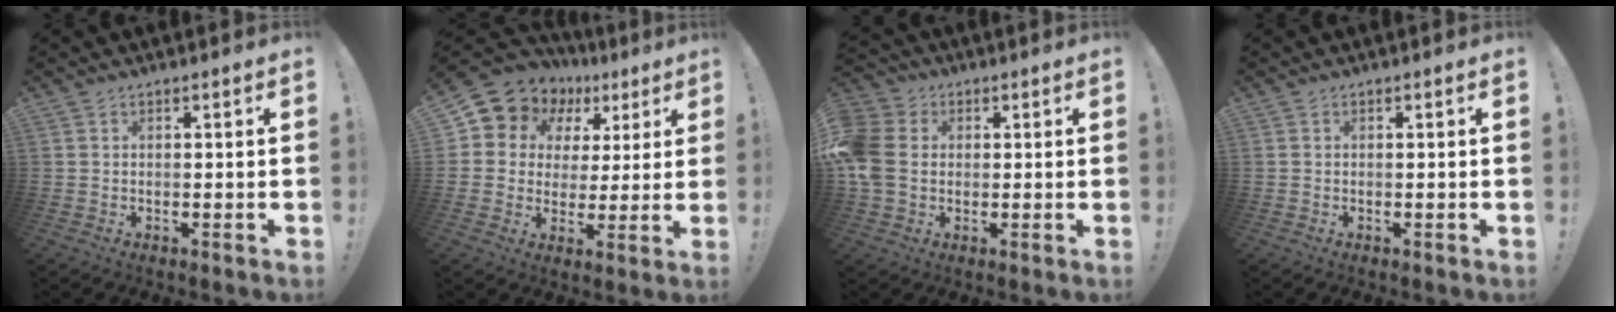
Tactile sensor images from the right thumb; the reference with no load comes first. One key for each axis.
{"total": 10.0, "fx": 5.9, "fy": 7.5, "fz": 2.9, "tx": -0.059, "ty": -0.046, "tz": 0.110}
{"total": 12.2, "fx": 0.3, "fy": 9.7, "fz": 7.3, "tx": -0.155, "ty": 0.012, "tz": 0.009}
{"total": 0.0}